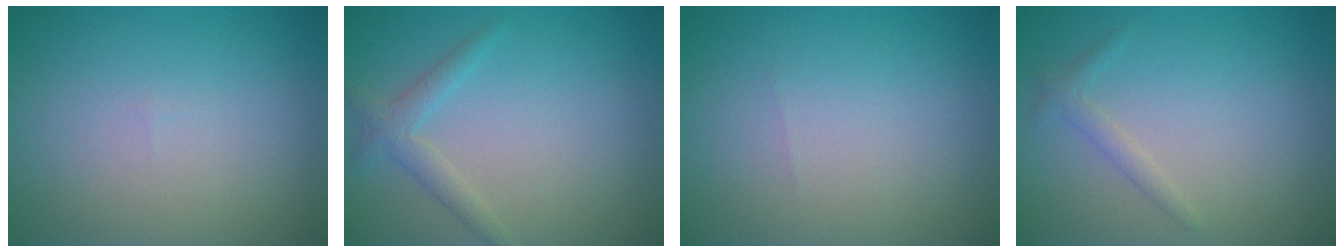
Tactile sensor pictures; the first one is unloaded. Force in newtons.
{"total": 2.0, "press": 2.0, "slide": 0.1}
{"total": 0.0}
{"total": 1.2, "press": 1.2, "slide": 0.1}